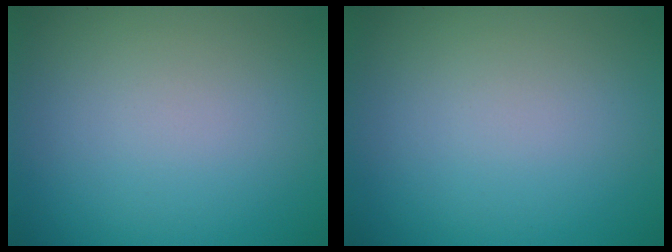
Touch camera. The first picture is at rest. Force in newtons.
{"total": 0.0}